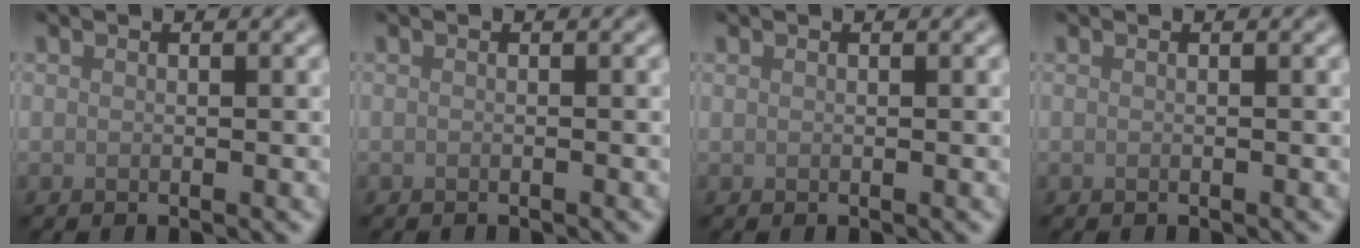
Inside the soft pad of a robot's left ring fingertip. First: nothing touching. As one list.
[{"total": 0.5, "force": [-0.5, 0.0, 0.0], "torque": [0.003, -0.003, -0.010]}, {"total": 0.0}, {"total": 0.0}]